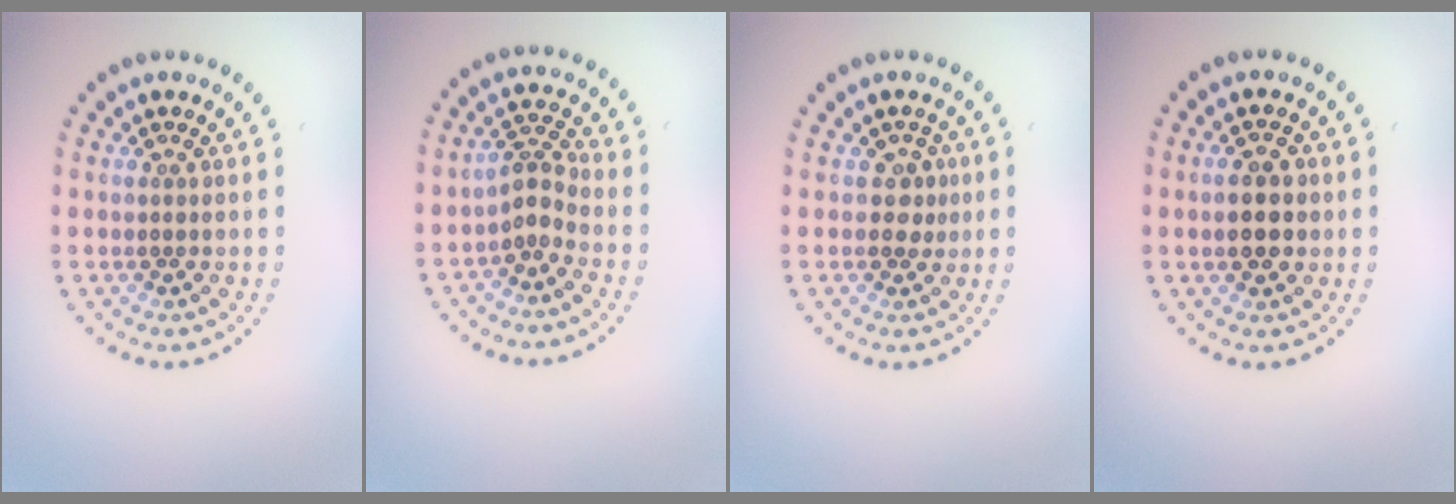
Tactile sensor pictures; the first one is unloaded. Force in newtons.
{"total": 2.0, "press": 1.3, "slide": 1.6}
{"total": 1.3, "press": 1.1, "slide": 0.7}
{"total": 3.1, "press": 3.1, "slide": 0.2}